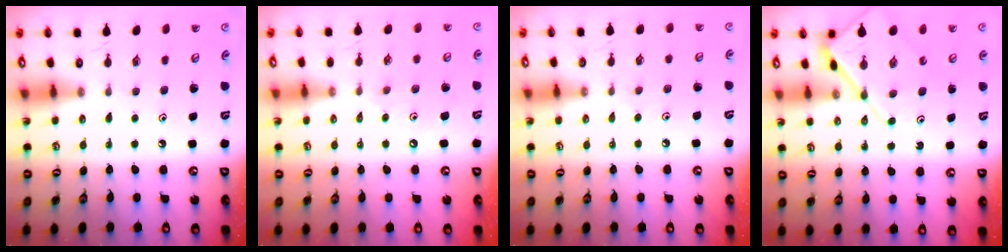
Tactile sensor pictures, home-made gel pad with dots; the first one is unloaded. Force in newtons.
{"total": 2.8, "press": 2.8, "slide": 0.4}
{"total": 3.7, "press": 3.7, "slide": 0.6}
{"total": 11.3, "press": 11.3, "slide": 1.1}